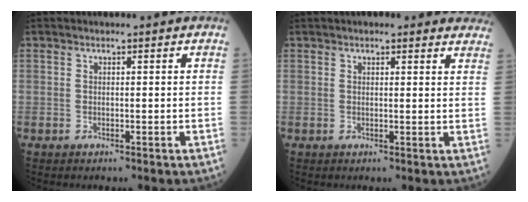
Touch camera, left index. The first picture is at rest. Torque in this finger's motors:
{"motor_torque": [1.06, -1.08, 0.16, 0.08]}